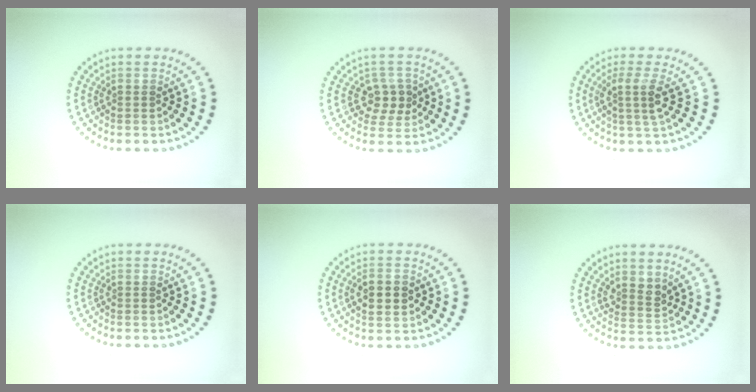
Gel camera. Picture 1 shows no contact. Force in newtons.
{"total": 2.8, "press": 2.7, "slide": 1.0}
{"total": 2.7, "press": 2.0, "slide": 1.9}
{"total": 0.0}
{"total": 2.5, "press": 2.5, "slide": 0.1}
{"total": 2.0, "press": 1.7, "slide": 1.0}